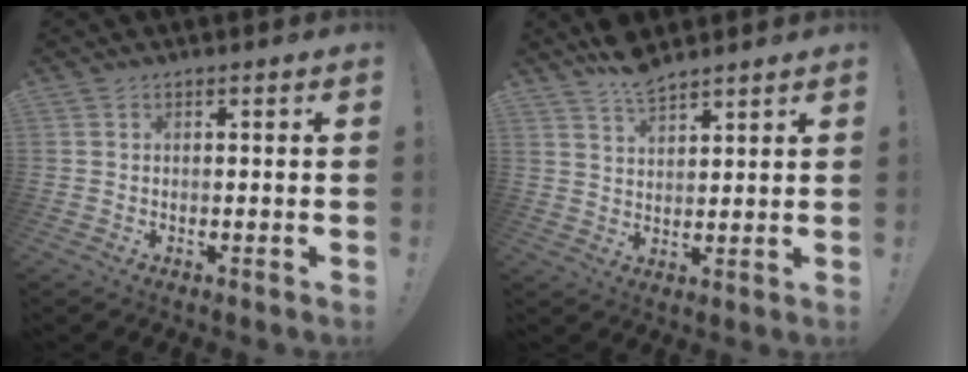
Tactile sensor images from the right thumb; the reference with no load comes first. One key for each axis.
{"total": 6.9, "fx": 5.9, "fy": 2.2, "fz": 2.9, "tx": -0.048, "ty": -0.033, "tz": 0.107}